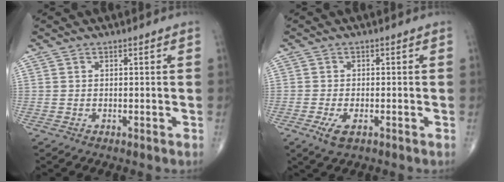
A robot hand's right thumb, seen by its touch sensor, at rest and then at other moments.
{"total": 3.4, "force": [-1.5, 1.5, 2.6], "torque": [-0.056, -0.005, -0.024]}